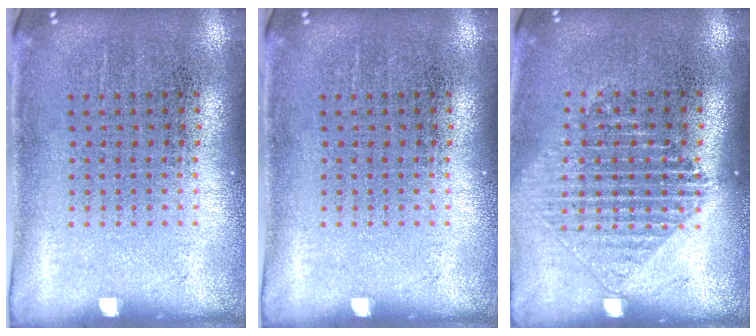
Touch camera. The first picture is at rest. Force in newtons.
{"total": 0.0}
{"total": 1.2, "press": 1.1, "slide": 0.5}